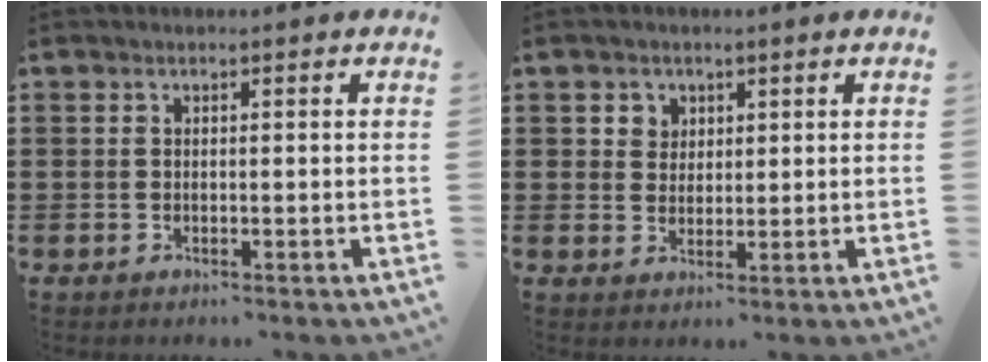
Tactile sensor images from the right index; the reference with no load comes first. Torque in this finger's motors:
{"motor_torque": [0.01, -0.01, 0.01, 0.01]}